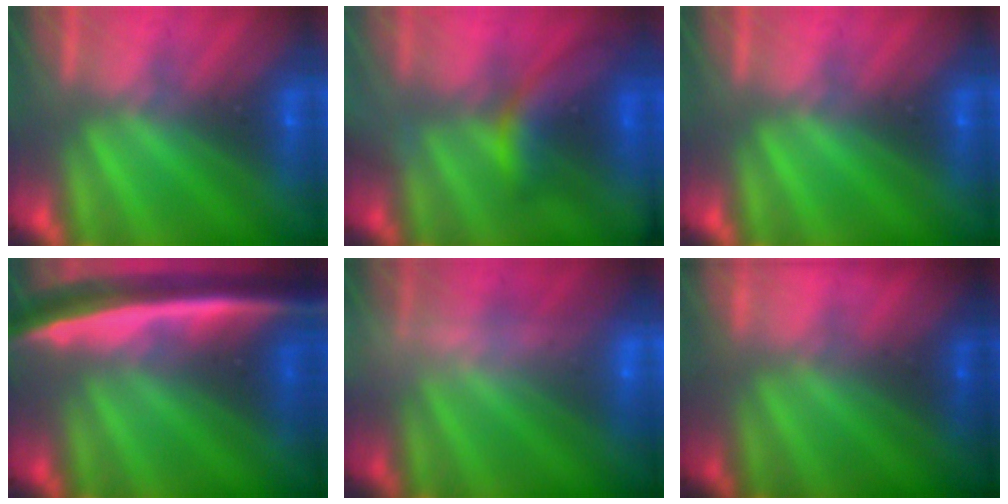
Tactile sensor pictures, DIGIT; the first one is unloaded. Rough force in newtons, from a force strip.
{"total": 8.5}
{"total": 0.0}
{"total": 8.3}
{"total": 2.5}
{"total": 1.8}